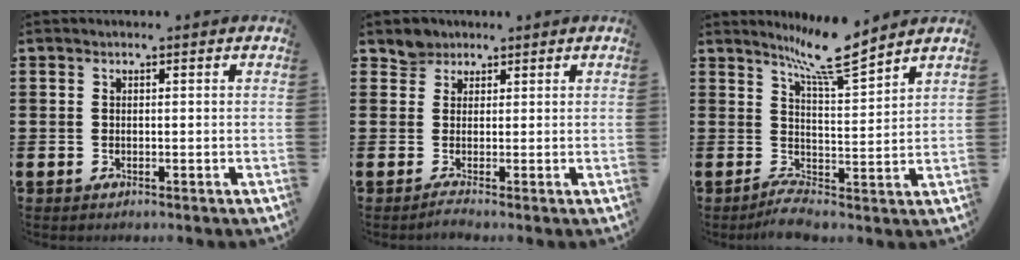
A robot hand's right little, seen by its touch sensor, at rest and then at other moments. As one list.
[{"total": 2.1, "force": [1.4, 1.6, 0.1], "torque": [0.005, -0.004, 0.022]}, {"total": 7.7, "force": [5.7, 0.4, 5.1], "torque": [-0.100, -0.037, 0.093]}]